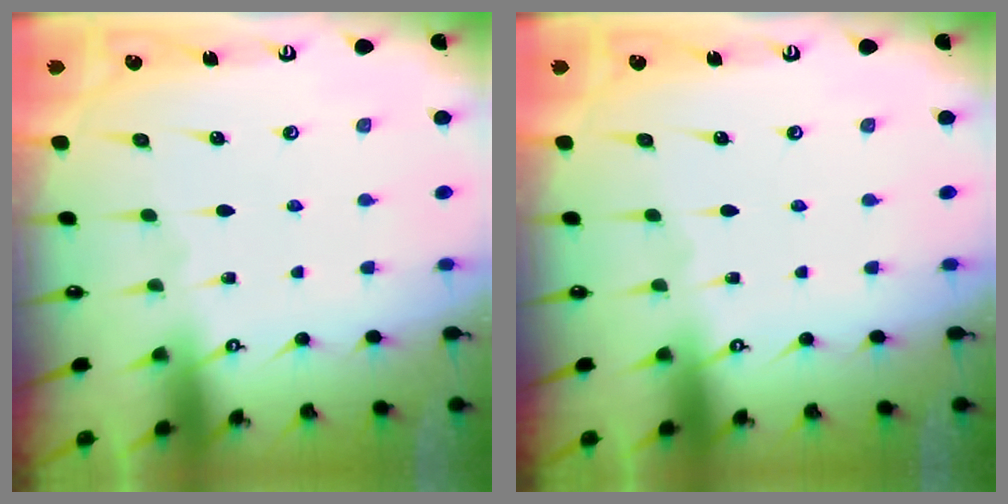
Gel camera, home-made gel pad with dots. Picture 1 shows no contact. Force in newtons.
{"total": 0.0}